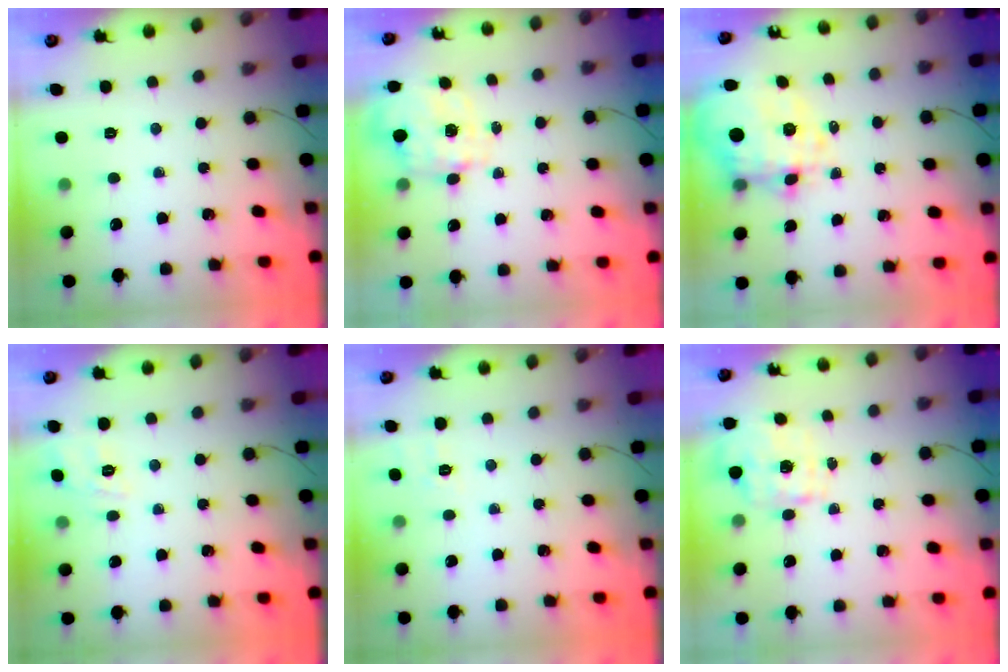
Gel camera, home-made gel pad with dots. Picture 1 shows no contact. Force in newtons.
{"total": 2.5, "press": 2.3, "slide": 1.0}
{"total": 8.8, "press": 8.2, "slide": 3.4}
{"total": 4.6, "press": 4.2, "slide": 1.9}
{"total": 7.2, "press": 7.0, "slide": 1.9}
{"total": 1.8, "press": 1.7, "slide": 0.5}